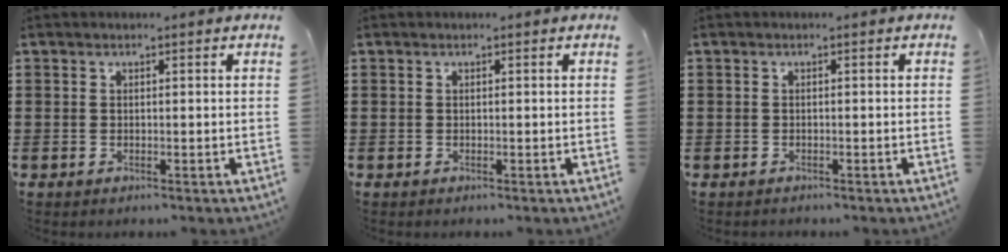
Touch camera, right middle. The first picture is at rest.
{"total": 0.0}
{"total": 0.6, "force": [-0.6, 0.3, -0.1], "torque": [0.001, 0.004, -0.013]}